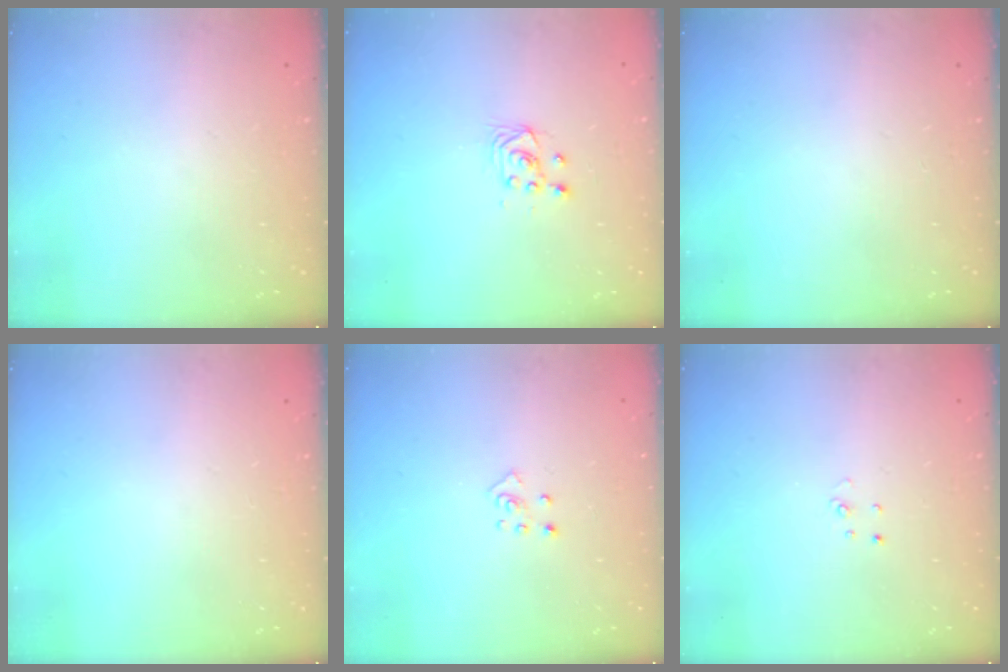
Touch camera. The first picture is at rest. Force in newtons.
{"total": 2.9, "press": 2.6, "slide": 1.3}
{"total": 0.0}
{"total": 0.0}
{"total": 3.4, "press": 3.4, "slide": 0.3}
{"total": 2.7, "press": 2.7, "slide": 0.3}